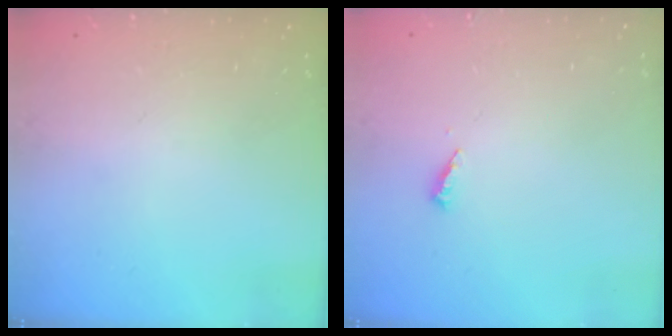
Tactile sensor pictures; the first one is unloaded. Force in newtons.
{"total": 3.1, "press": 3.1, "slide": 0.2}